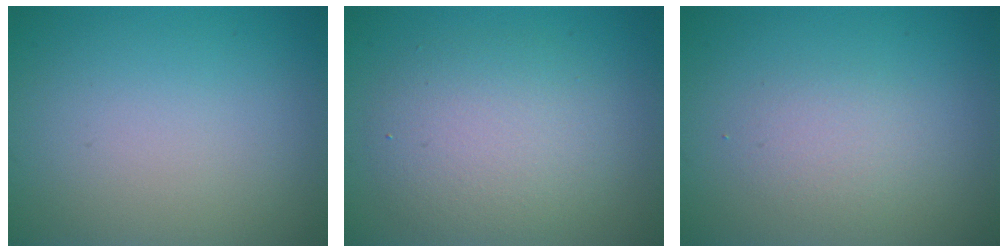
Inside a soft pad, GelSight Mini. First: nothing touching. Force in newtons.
{"total": 4.8, "press": 4.7, "slide": 0.3}
{"total": 1.7, "press": 1.7, "slide": 0.2}